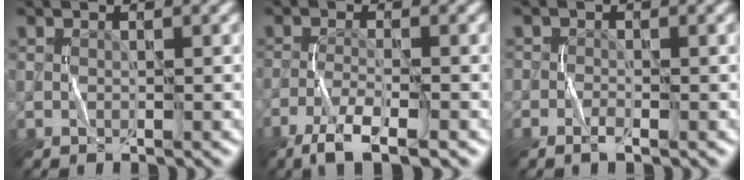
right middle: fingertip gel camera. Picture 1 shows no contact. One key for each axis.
{"total": 4.6, "fx": -3.1, "fy": 0.8, "fz": 3.2, "tx": -0.062, "ty": -0.005, "tz": -0.064}
{"total": 1.1, "fx": -0.6, "fy": 0.5, "fz": 0.7, "tx": -0.014, "ty": 0.000, "tz": -0.015}